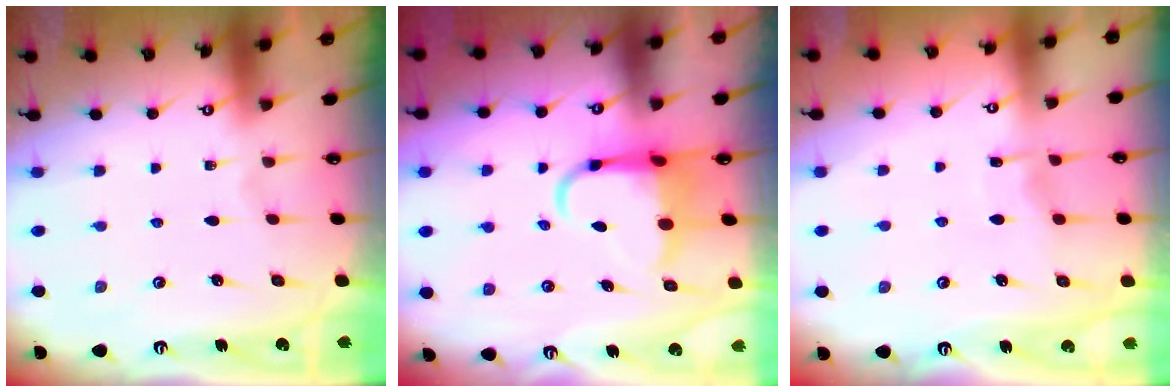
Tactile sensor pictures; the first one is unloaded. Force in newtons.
{"total": 6.9, "press": 6.6, "slide": 1.8}
{"total": 5.2, "press": 5.1, "slide": 0.6}